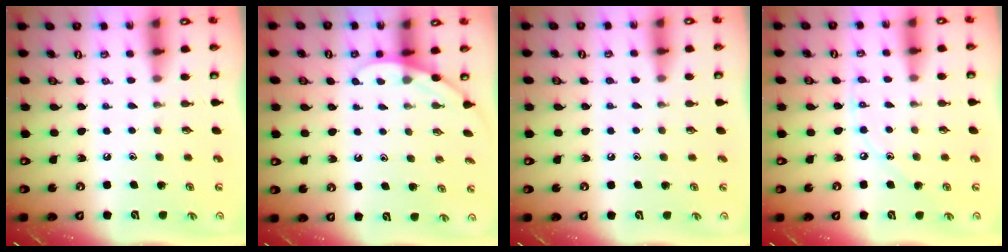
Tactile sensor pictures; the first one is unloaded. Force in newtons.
{"total": 2.8, "press": 2.8, "slide": 0.2}
{"total": 2.9, "press": 2.8, "slide": 0.4}
{"total": 6.0, "press": 6.0, "slide": 0.7}